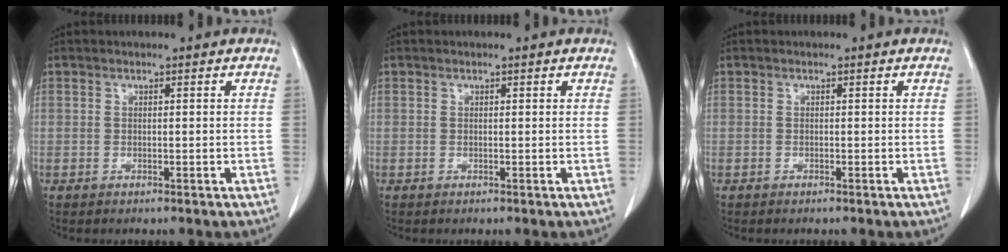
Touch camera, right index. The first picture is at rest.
{"total": 0.0}
{"total": 0.0}